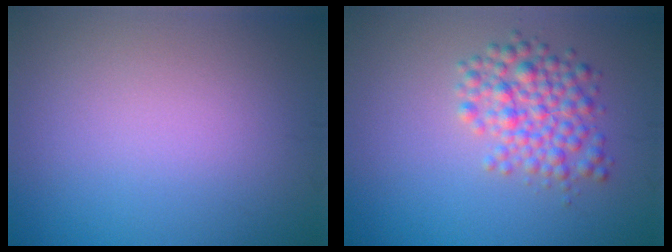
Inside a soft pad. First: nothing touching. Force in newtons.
{"total": 4.0, "press": 4.0, "slide": 0.1}